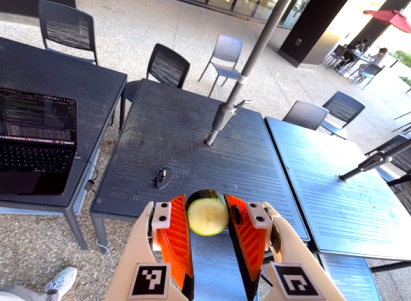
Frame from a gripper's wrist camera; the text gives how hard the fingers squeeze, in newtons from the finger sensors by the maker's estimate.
{"total": 10.5, "left": 10.1, "right": 11.0}